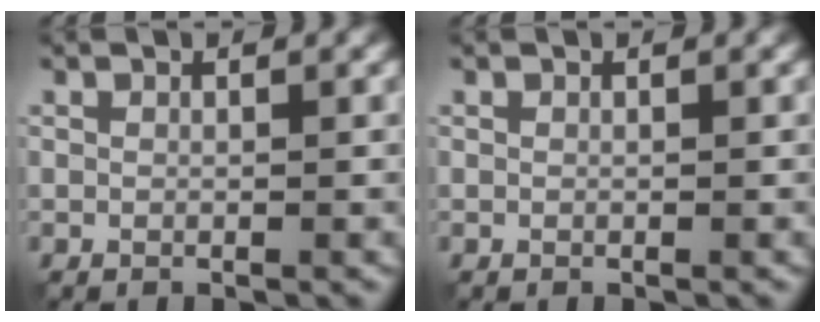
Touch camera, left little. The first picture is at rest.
{"total": 0.0}